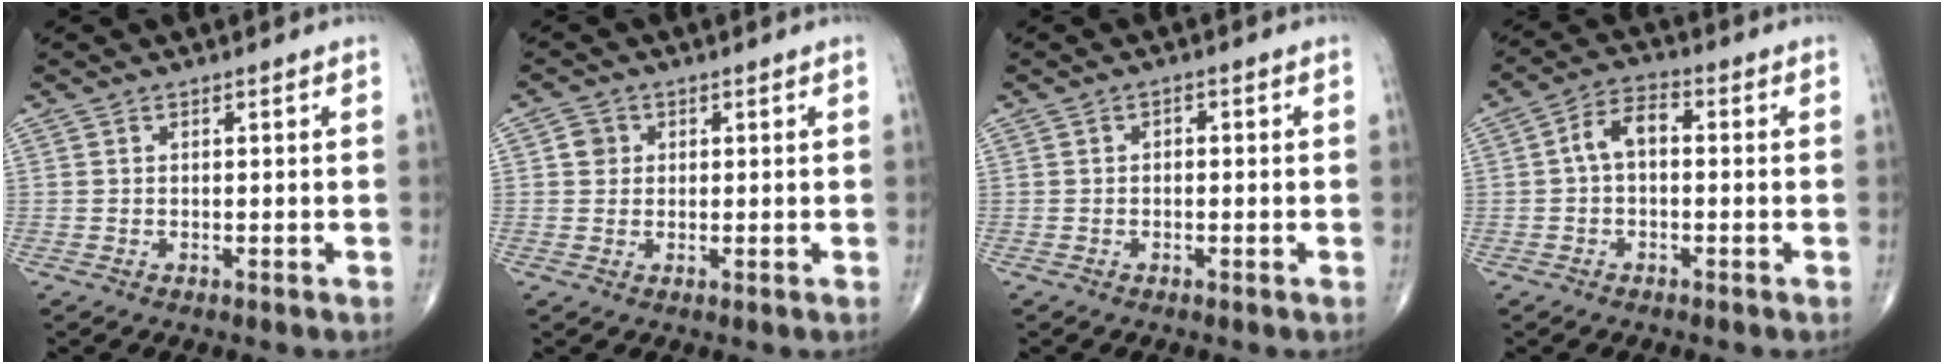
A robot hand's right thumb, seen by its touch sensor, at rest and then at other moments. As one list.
[{"total": 2.5, "force": [0.5, 2.4, 0.8], "torque": [-0.001, 0.001, 0.006]}, {"total": 1.0, "force": [-0.1, 0.7, 0.7], "torque": [-0.002, 0.005, -0.006]}, {"total": 5.6, "force": [-0.1, 3.3, 4.5], "torque": [-0.077, 0.024, -0.012]}]